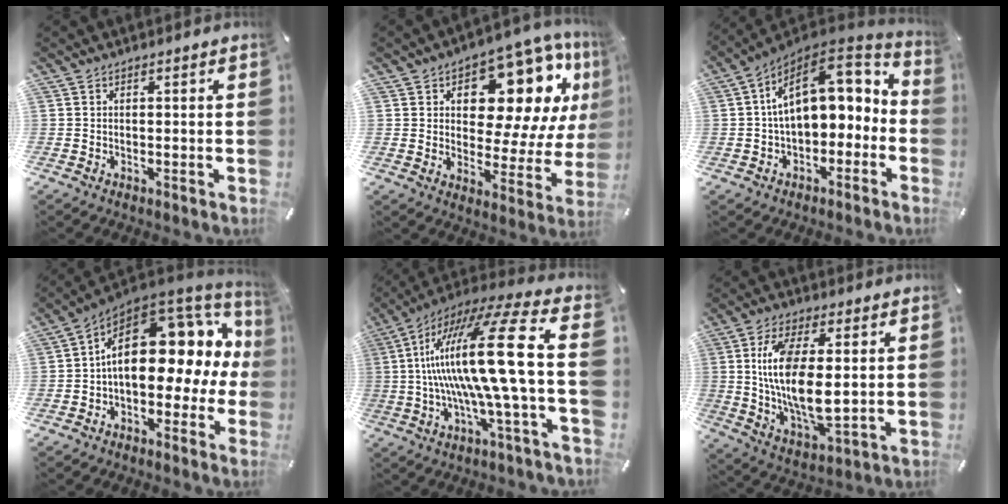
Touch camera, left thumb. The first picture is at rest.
{"total": 16.2, "force": [9.1, 8.7, 10.2], "torque": [-0.142, -0.074, 0.155]}
{"total": 15.7, "force": [3.1, 10.1, 11.6], "torque": [-0.181, -0.025, 0.055]}
{"total": 19.5, "force": [5.2, 12.3, 14.3], "torque": [-0.195, -0.041, 0.093]}
{"total": 24.6, "force": [1.2, 2.5, 24.4], "torque": [-0.497, -0.028, -0.006]}
{"total": 14.9, "force": [2.5, 6.6, 13.1], "torque": [-0.268, -0.015, 0.041]}